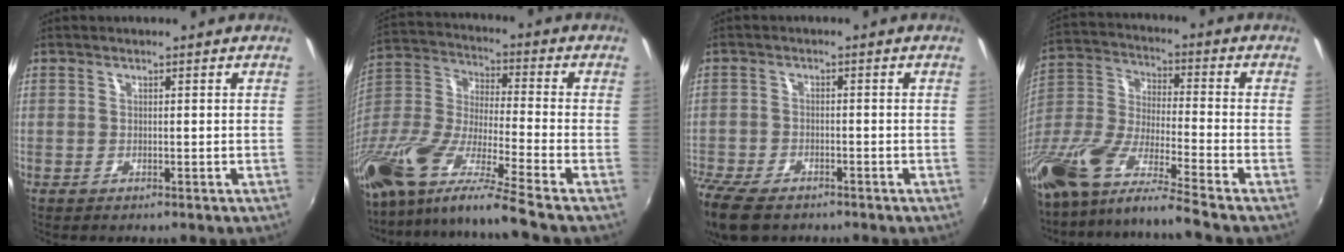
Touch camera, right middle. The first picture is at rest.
{"total": 21.4, "force": [-15.9, 0.1, 14.3], "torque": [-0.258, -0.043, -0.302]}
{"total": 10.2, "force": [-7.8, 4.2, 5.1], "torque": [-0.143, -0.040, -0.148]}
{"total": 17.4, "force": [-13.4, 0.4, 11.0], "torque": [-0.209, -0.038, -0.263]}